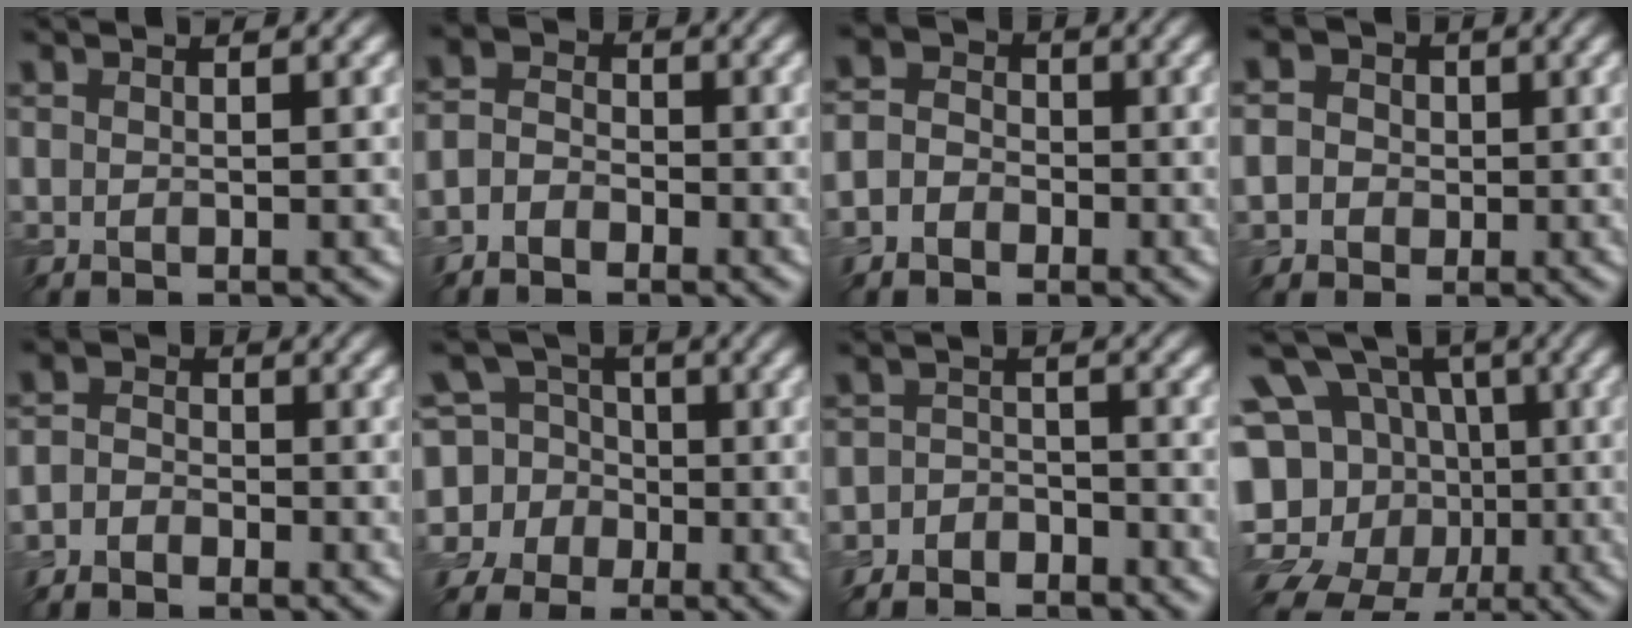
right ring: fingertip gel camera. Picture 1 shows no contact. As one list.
[{"total": 2.7, "force": [-1.6, 2.0, 1.1], "torque": [-0.013, 0.005, -0.042]}, {"total": 4.3, "force": [-1.5, 3.8, 1.4], "torque": [-0.004, 0.005, -0.044]}, {"total": 6.2, "force": [0.6, 5.7, 2.2], "torque": [-0.036, 0.038, -0.022]}, {"total": 2.5, "force": [-1.5, 1.8, 0.9], "torque": [0.000, 0.003, -0.042]}, {"total": 8.2, "force": [-1.4, 7.7, 2.4], "torque": [-0.065, 0.017, -0.060]}, {"total": 4.0, "force": [-3.5, 2.0, 0.5], "torque": [0.006, 0.002, -0.062]}, {"total": 19.1, "force": [-3.2, 16.5, 9.3], "torque": [-0.196, -0.012, -0.061]}]